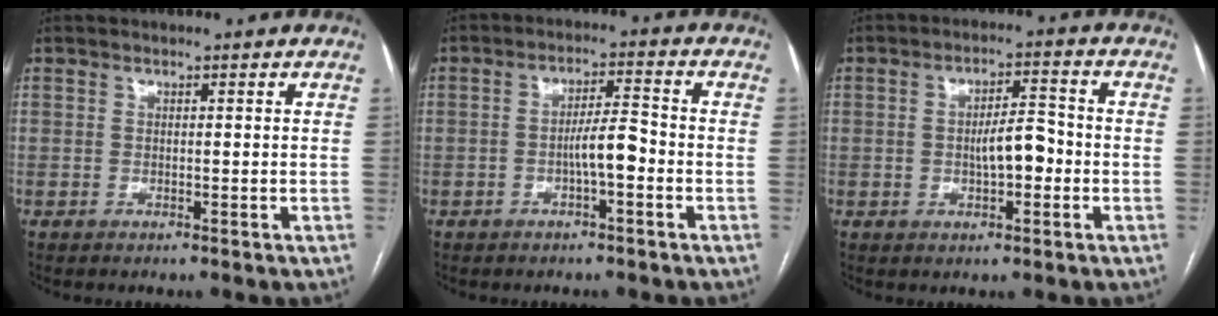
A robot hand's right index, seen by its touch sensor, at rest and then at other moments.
{"total": 4.9, "force": [-1.6, 0.7, 4.5], "torque": [-0.078, 0.011, -0.027]}
{"total": 5.6, "force": [-0.9, 2.0, 5.1], "torque": [-0.085, 0.013, -0.013]}